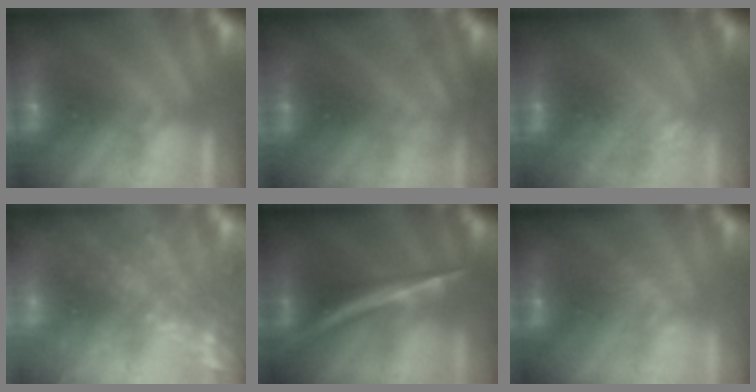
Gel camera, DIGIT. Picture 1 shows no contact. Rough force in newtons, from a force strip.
{"total": 2.5}
{"total": 2.6}
{"total": 8.2}
{"total": 2.6}
{"total": 2.2}